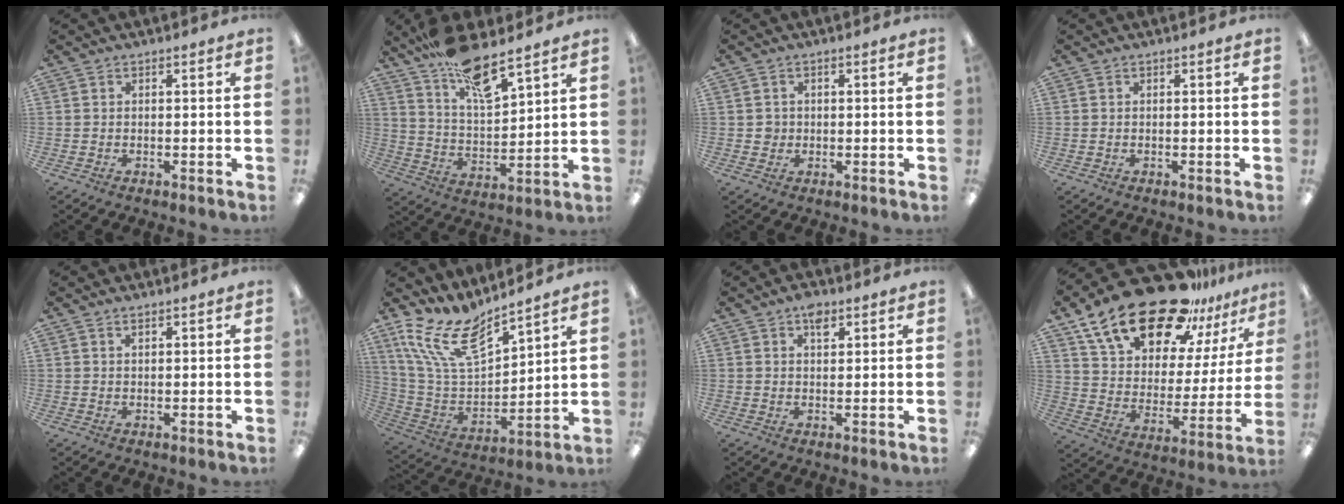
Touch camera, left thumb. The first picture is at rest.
{"total": 14.5, "force": [11.6, 3.7, 7.8], "torque": [-0.143, -0.069, 0.202]}
{"total": 1.9, "force": [0.0, 1.9, 0.3], "torque": [0.000, 0.002, -0.004]}
{"total": 0.0}
{"total": 1.0, "force": [0.7, 0.5, 0.6], "torque": [-0.014, 0.002, 0.012]}
{"total": 17.5, "force": [11.7, 7.9, 10.4], "torque": [-0.217, -0.055, 0.216]}
{"total": 3.9, "force": [2.2, 2.1, 2.4], "torque": [-0.028, -0.006, 0.035]}
{"total": 24.6, "force": [18.9, 10.3, 11.9], "torque": [-0.207, -0.122, 0.331]}